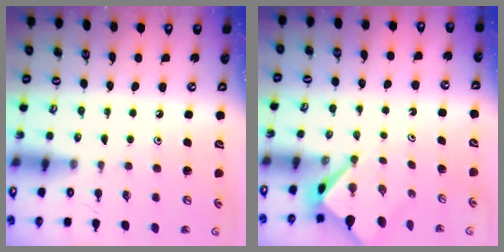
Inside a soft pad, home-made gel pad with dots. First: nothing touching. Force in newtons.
{"total": 3.1, "press": 3.0, "slide": 0.3}